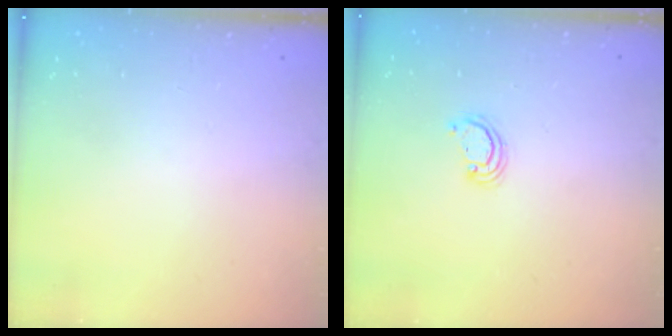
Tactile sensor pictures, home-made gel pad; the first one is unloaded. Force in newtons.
{"total": 2.0, "press": 2.0, "slide": 0.2}